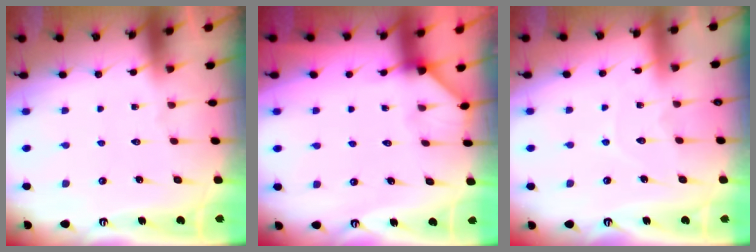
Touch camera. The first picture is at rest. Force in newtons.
{"total": 2.0, "press": 2.0, "slide": 0.3}
{"total": 5.0, "press": 5.0, "slide": 0.2}